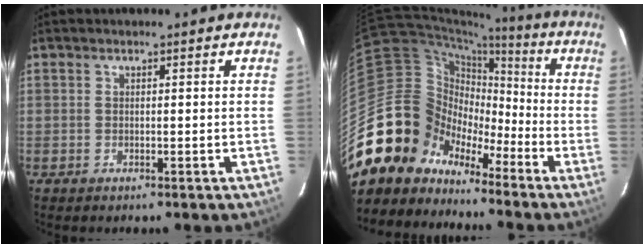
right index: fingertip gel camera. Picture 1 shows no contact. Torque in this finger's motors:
{"motor_torque": [-0.23, -0.54, -0.12, -0.21]}